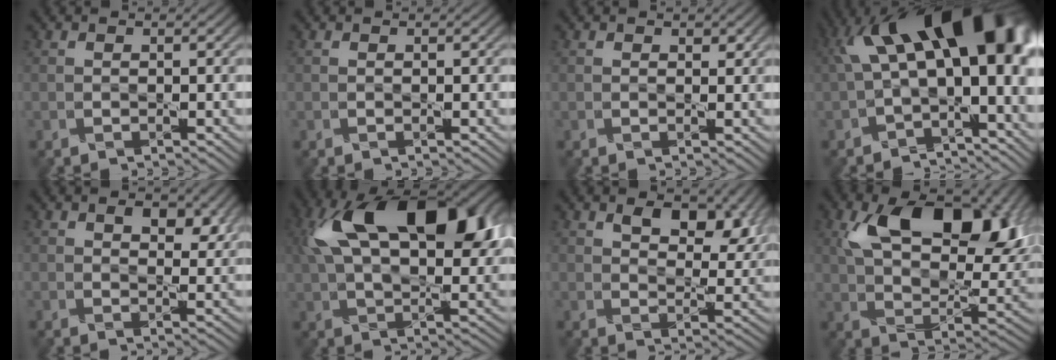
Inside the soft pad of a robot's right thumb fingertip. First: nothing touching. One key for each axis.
{"total": 0.0}
{"total": 0.9, "fx": 0.6, "fy": 0.5, "fz": 0.4, "tx": -0.006, "ty": -0.004, "tz": 0.010}
{"total": 16.5, "fx": 3.3, "fy": 8.2, "fz": 13.9, "tx": -0.204, "ty": 0.008, "tz": 0.064}
{"total": 4.7, "fx": 2.3, "fy": 2.5, "fz": 3.2, "tx": -0.053, "ty": -0.012, "tz": 0.036}
{"total": 17.5, "fx": 5.5, "fy": 9.4, "fz": 13.8, "tx": -0.227, "ty": 0.013, "tz": 0.092}
{"total": 9.1, "fx": 4.3, "fy": 4.8, "fz": 6.4, "tx": -0.107, "ty": -0.011, "tz": 0.074}
{"total": 16.5, "fx": 6.7, "fy": 8.8, "fz": 12.3, "tx": -0.197, "ty": -0.006, "tz": 0.118}